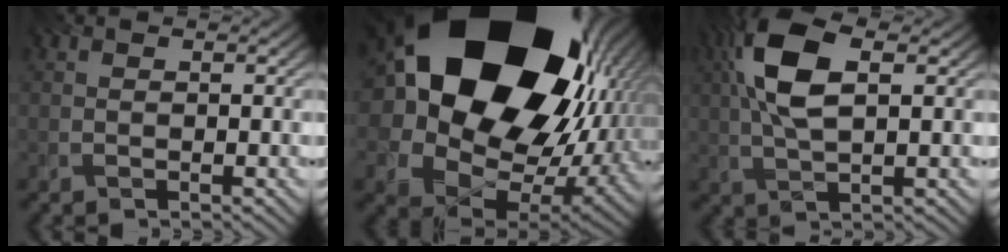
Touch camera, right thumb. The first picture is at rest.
{"total": 24.5, "force": [7.4, 17.9, 15.0], "torque": [-0.338, -0.042, 0.167]}
{"total": 10.0, "force": [2.6, 4.3, 8.6], "torque": [-0.195, 0.013, 0.041]}